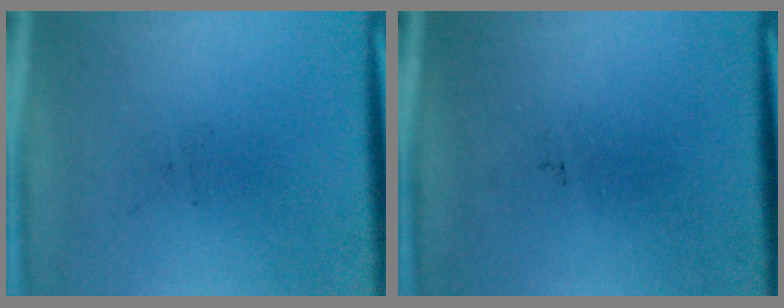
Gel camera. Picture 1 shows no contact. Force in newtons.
{"total": 0.0}